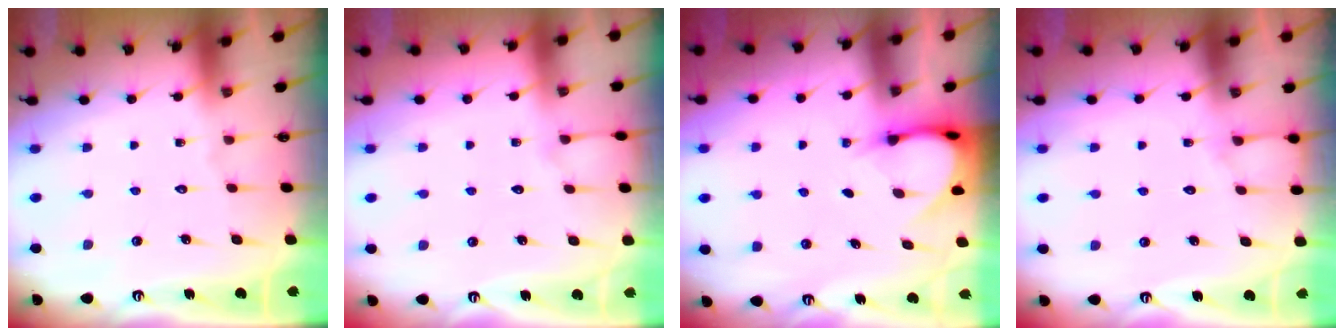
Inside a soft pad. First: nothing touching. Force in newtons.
{"total": 3.5, "press": 3.5, "slide": 0.5}
{"total": 3.9, "press": 3.9, "slide": 0.4}
{"total": 3.9, "press": 3.9, "slide": 0.4}